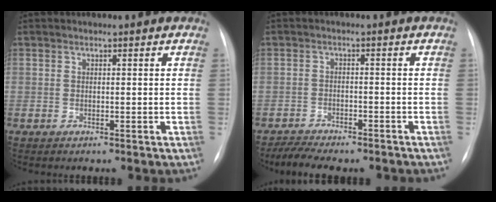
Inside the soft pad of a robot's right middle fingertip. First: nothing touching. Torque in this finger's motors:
{"motor_torque": [-0.33, -0.36, -0.06, 0.00]}